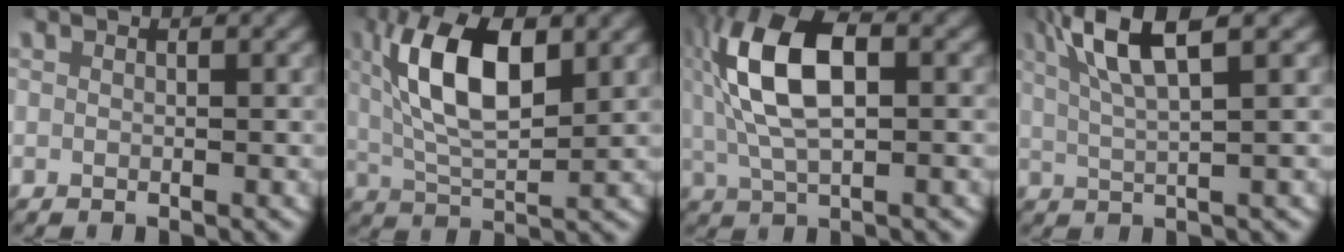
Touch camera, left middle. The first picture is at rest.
{"total": 8.2, "force": [2.3, 3.4, 7.0], "torque": [-0.138, 0.001, 0.043]}
{"total": 9.5, "force": [1.6, 4.6, 8.1], "torque": [-0.177, 0.002, 0.030]}
{"total": 6.9, "force": [3.5, 1.7, 5.7], "torque": [-0.110, 0.009, 0.055]}